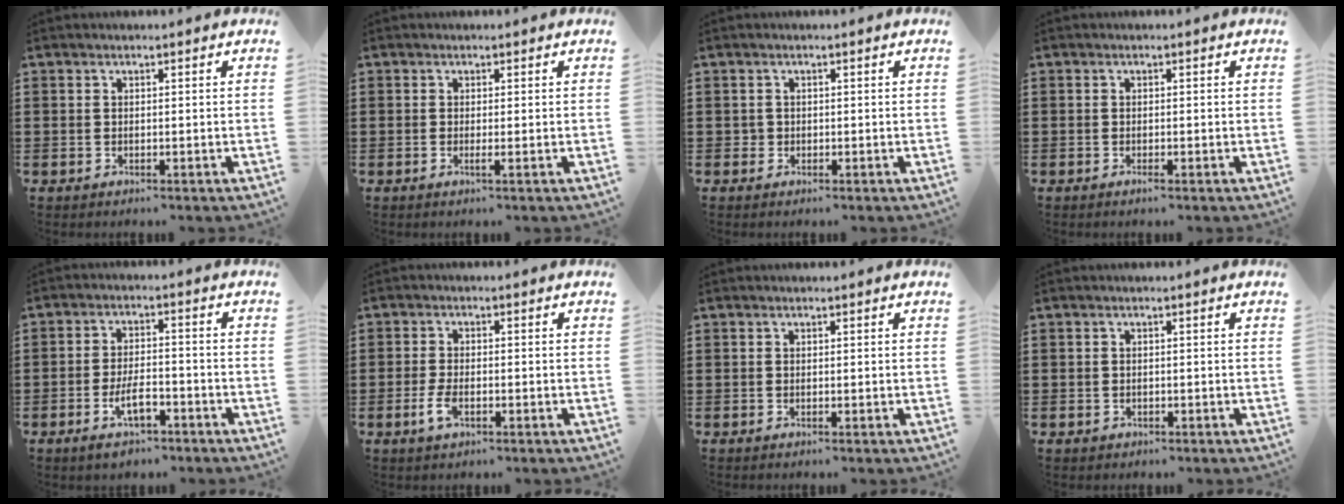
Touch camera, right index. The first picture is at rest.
{"total": 0.6, "force": [-0.2, 0.0, 0.6], "torque": [-0.012, -0.004, -0.002]}
{"total": 1.0, "force": [-0.2, 1.0, 0.2], "torque": [-0.005, 0.006, -0.006]}
{"total": 0.6, "force": [-0.4, 0.1, 0.4], "torque": [-0.009, -0.002, -0.007]}
{"total": 5.8, "force": [-3.1, 2.3, 4.3], "torque": [-0.090, 0.001, -0.060]}
{"total": 3.2, "force": [-1.2, 1.5, 2.5], "torque": [-0.067, -0.004, -0.029]}
{"total": 0.0}
{"total": 0.7, "force": [-0.3, 0.6, 0.0], "torque": [-0.002, 0.005, -0.007]}